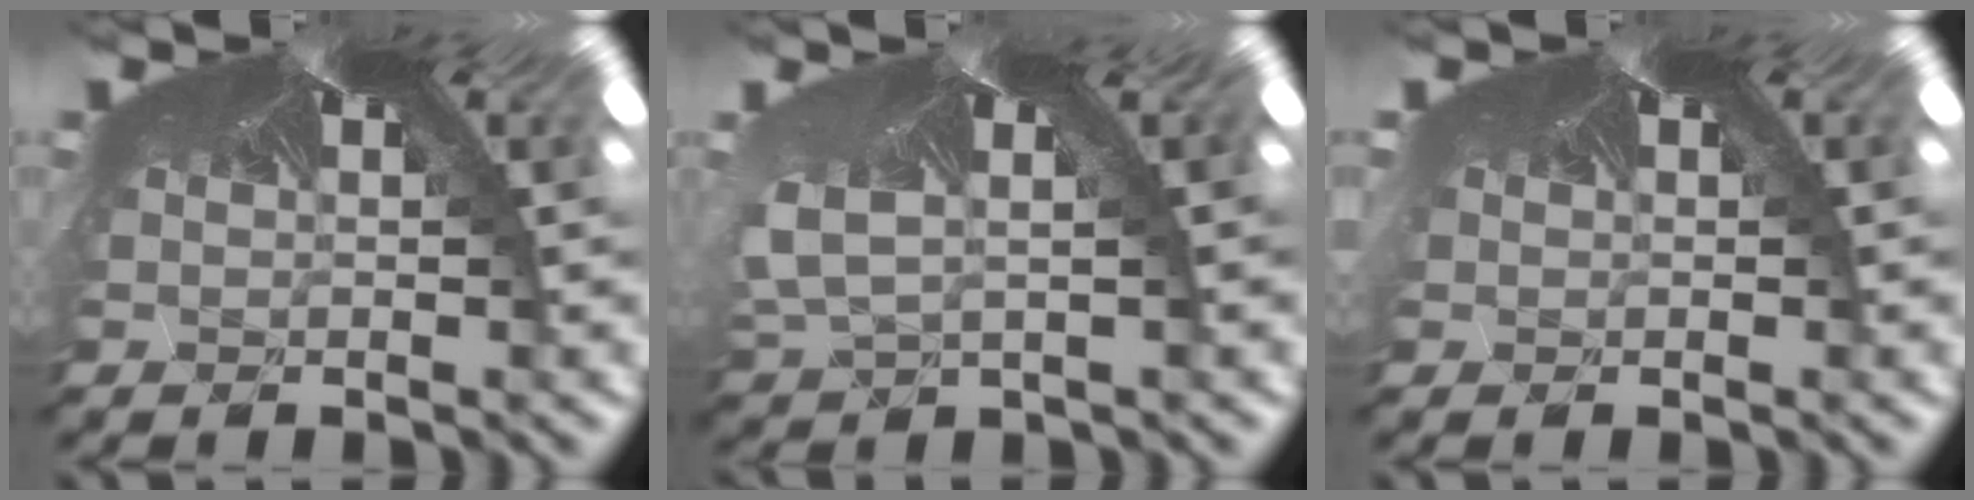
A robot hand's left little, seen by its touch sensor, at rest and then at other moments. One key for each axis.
{"total": 2.6, "fx": -2.3, "fy": -0.4, "fz": -1.1, "tx": -0.029, "ty": -0.041, "tz": -0.002}
{"total": 1.5, "fx": -0.1, "fy": 0.8, "fz": 1.3, "tx": -0.030, "ty": 0.000, "tz": 0.004}